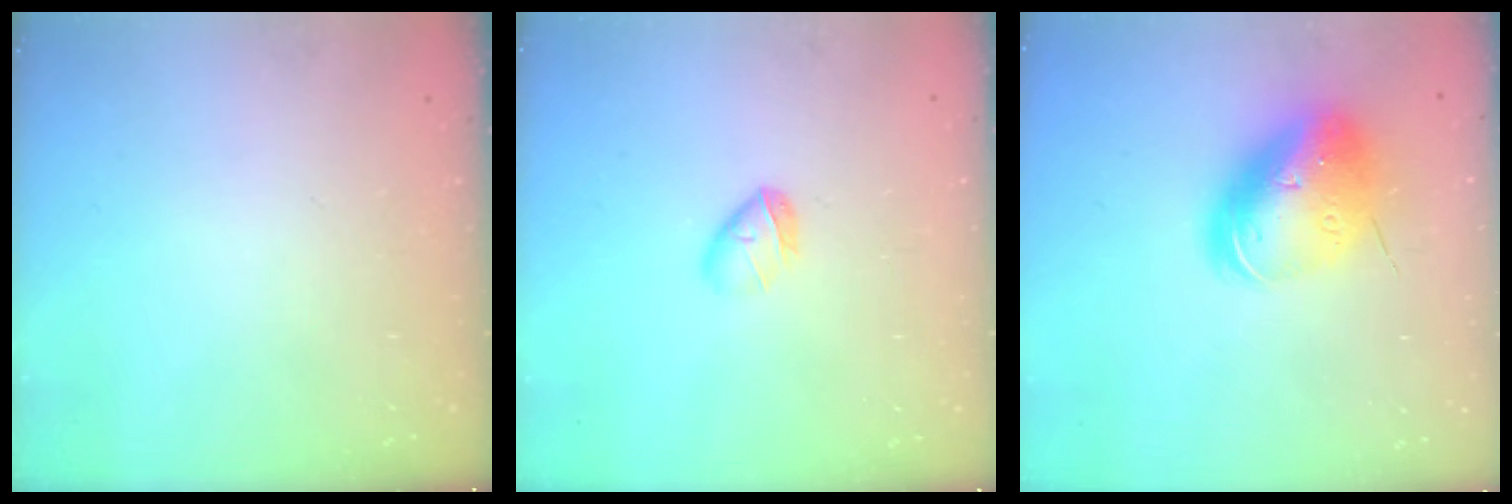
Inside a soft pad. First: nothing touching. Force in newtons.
{"total": 5.5, "press": 5.5, "slide": 0.8}
{"total": 18.0, "press": 17.7, "slide": 3.1}